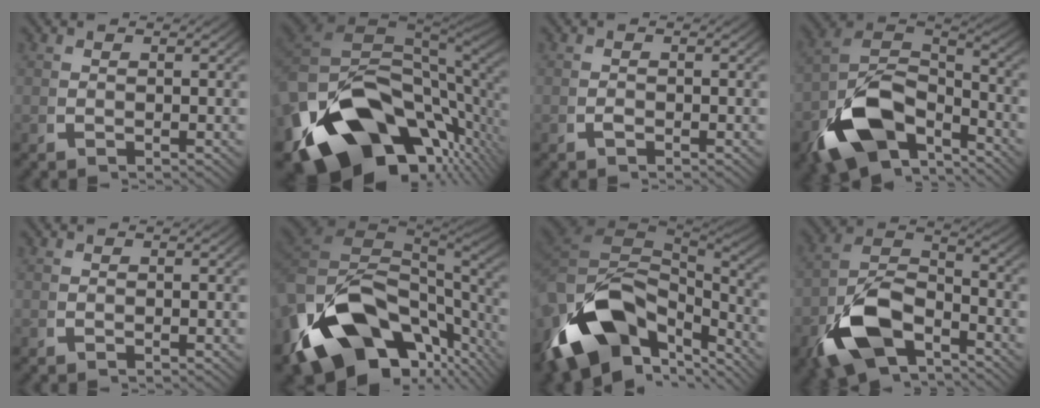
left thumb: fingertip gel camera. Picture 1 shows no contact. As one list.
[{"total": 26.6, "force": [-4.0, 17.3, 19.8], "torque": [-0.355, -0.064, -0.037]}, {"total": 0.5, "force": [-0.4, 0.2, 0.2], "torque": [-0.005, -0.001, -0.010]}, {"total": 14.1, "force": [-3.9, 9.1, 10.1], "torque": [-0.228, -0.058, -0.046]}, {"total": 0.0}, {"total": 21.7, "force": [-4.4, 14.2, 15.8], "torque": [-0.303, -0.061, -0.036]}, {"total": 19.3, "force": [-2.6, 12.4, 14.6], "torque": [-0.278, -0.042, -0.021]}, {"total": 11.8, "force": [-4.1, 7.8, 7.9], "torque": [-0.174, -0.042, -0.058]}]